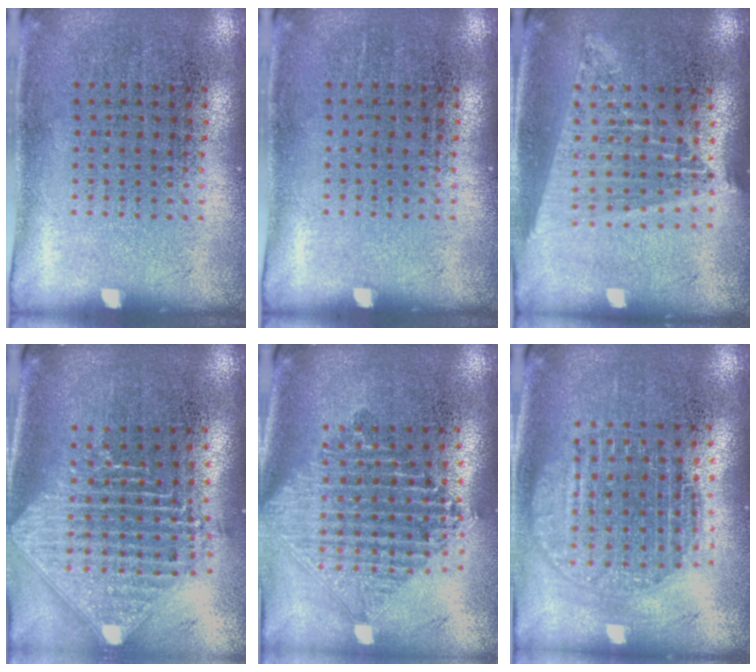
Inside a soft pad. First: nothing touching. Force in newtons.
{"total": 0.0}
{"total": 1.7, "press": 1.6, "slide": 0.7}
{"total": 2.4, "press": 1.8, "slide": 1.5}
{"total": 2.2, "press": 1.7, "slide": 1.4}
{"total": 1.8, "press": 1.5, "slide": 0.9}